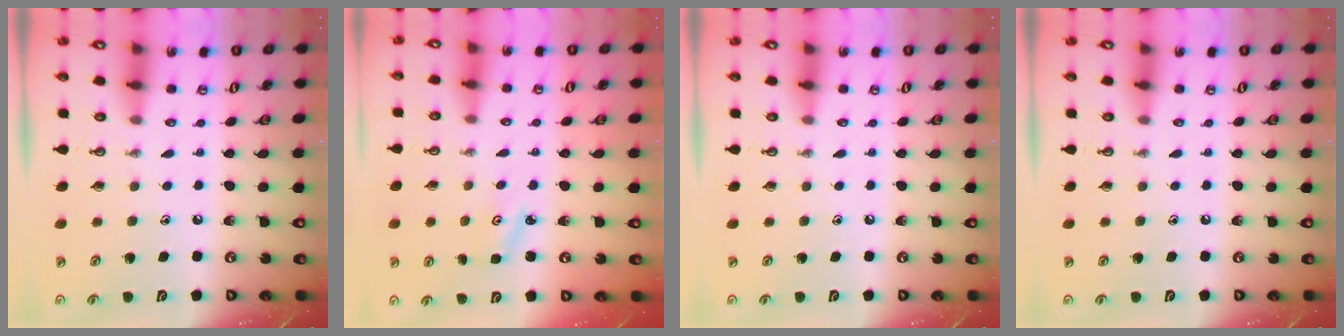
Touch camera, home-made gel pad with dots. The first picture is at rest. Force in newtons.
{"total": 2.7, "press": 2.6, "slide": 0.4}
{"total": 0.0}
{"total": 0.0}